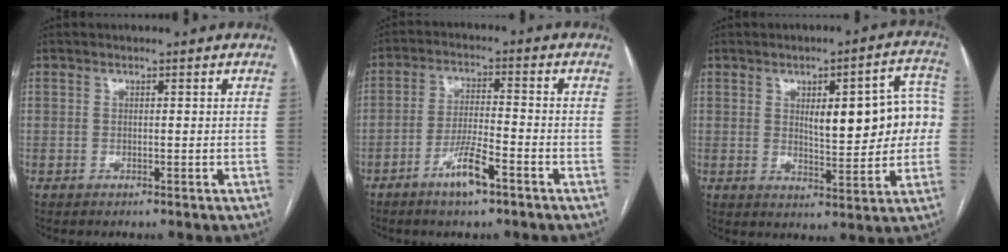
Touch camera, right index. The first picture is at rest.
{"total": 6.5, "force": [-3.9, 0.8, 5.1], "torque": [-0.102, -0.002, -0.072]}
{"total": 13.1, "force": [1.5, 3.9, 12.4], "torque": [-0.153, 0.029, 0.025]}